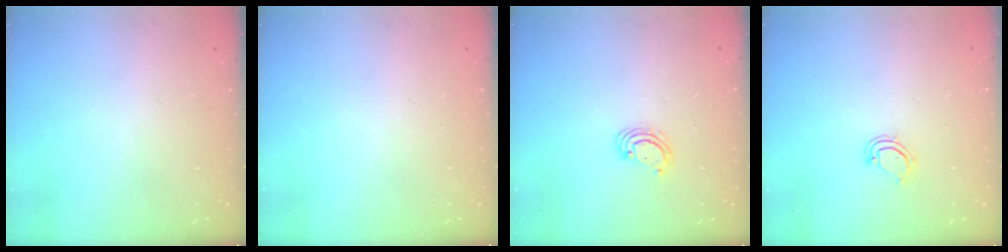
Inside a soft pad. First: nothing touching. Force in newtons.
{"total": 0.0}
{"total": 2.8, "press": 2.8, "slide": 0.3}
{"total": 4.4, "press": 4.4, "slide": 0.2}